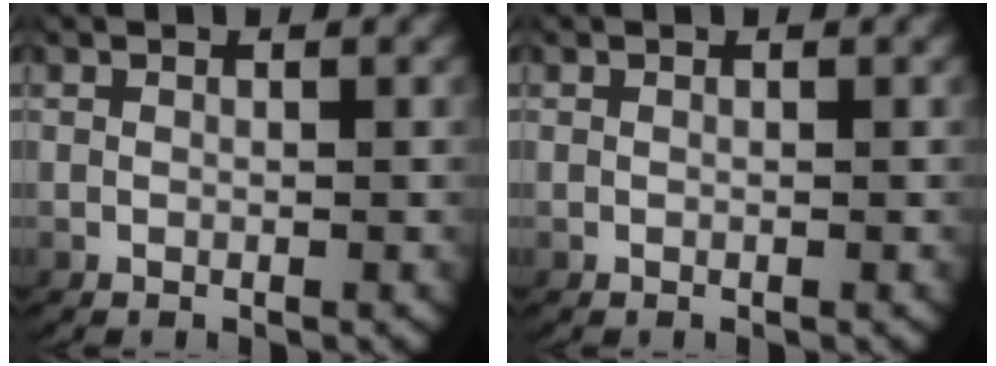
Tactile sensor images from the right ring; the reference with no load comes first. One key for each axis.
{"total": 0.0}